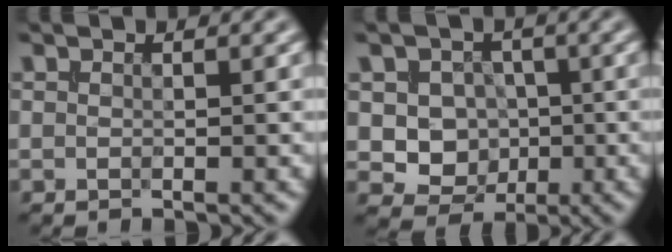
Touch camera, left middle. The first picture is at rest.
{"total": 5.0, "force": [-0.1, 4.6, 2.0], "torque": [-0.008, 0.005, -0.019]}